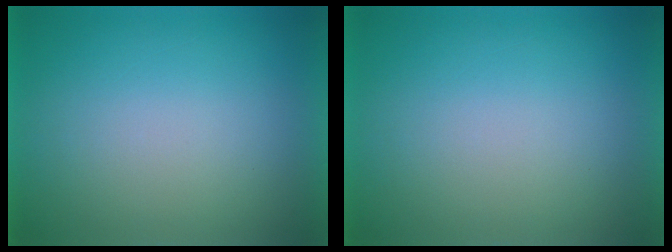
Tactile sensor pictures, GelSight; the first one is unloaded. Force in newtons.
{"total": 0.0}